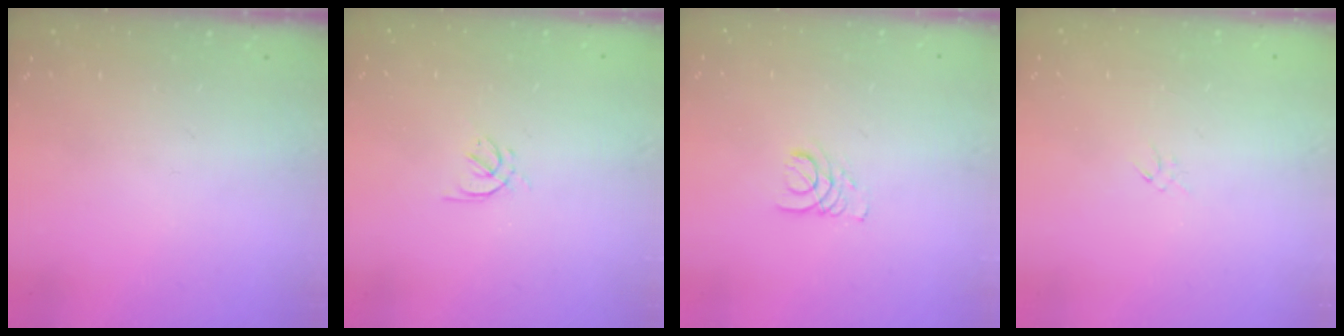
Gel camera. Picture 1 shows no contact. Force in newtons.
{"total": 2.1, "press": 2.0, "slide": 0.6}
{"total": 1.9, "press": 1.9, "slide": 0.2}
{"total": 0.9, "press": 0.8, "slide": 0.4}